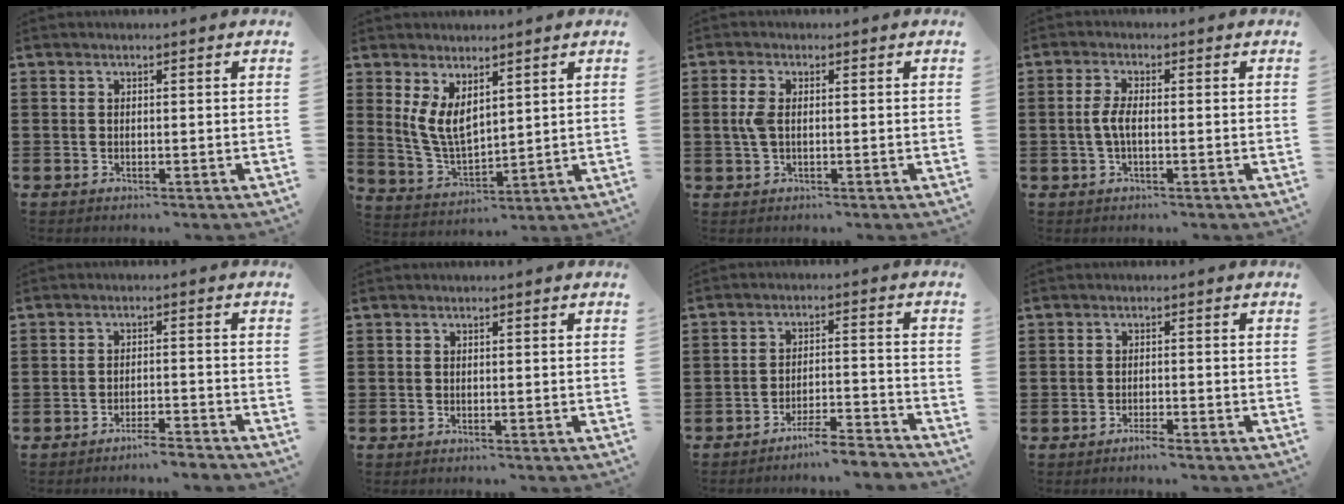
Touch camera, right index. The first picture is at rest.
{"total": 6.2, "force": [2.8, 3.4, 4.4], "torque": [-0.110, -0.007, 0.050]}
{"total": 3.4, "force": [0.2, 1.7, 2.9], "torque": [-0.074, 0.001, -0.003]}
{"total": 3.3, "force": [-0.5, 1.0, 3.1], "torque": [-0.078, -0.006, -0.017]}
{"total": 2.8, "force": [-2.7, -0.1, 0.5], "torque": [-0.012, 0.000, -0.056]}
{"total": 0.0}
{"total": 4.8, "force": [-4.6, 0.1, 1.6], "torque": [-0.028, 0.001, -0.089]}
{"total": 1.4, "force": [-1.3, 0.1, 0.6], "torque": [-0.013, -0.002, -0.024]}